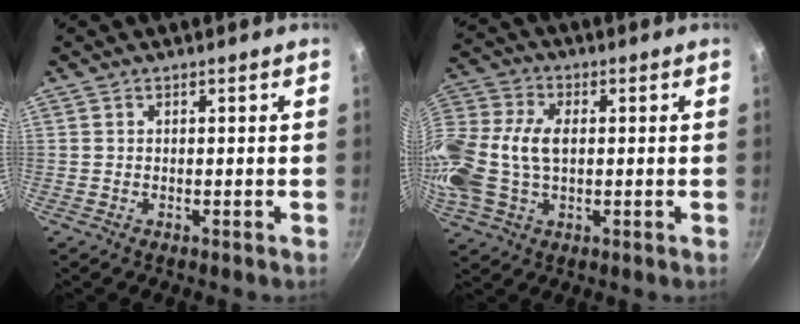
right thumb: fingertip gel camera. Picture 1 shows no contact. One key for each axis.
{"total": 18.0, "fx": 0.2, "fy": 12.0, "fz": 13.4, "tx": -0.305, "ty": 0.029, "tz": -0.003}